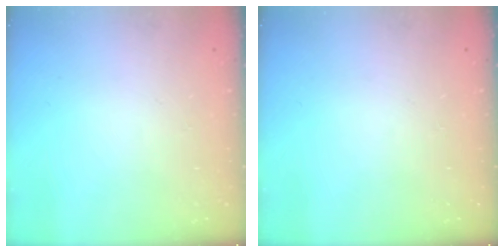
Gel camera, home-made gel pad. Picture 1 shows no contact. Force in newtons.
{"total": 0.0}